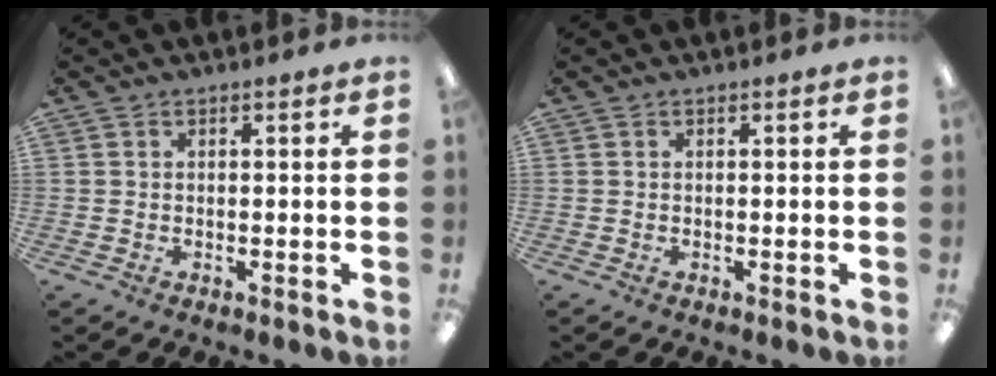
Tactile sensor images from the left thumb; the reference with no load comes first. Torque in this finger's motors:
{"motor_torque": [-0.01, 0.00, 0.07, -0.05, 0.00]}